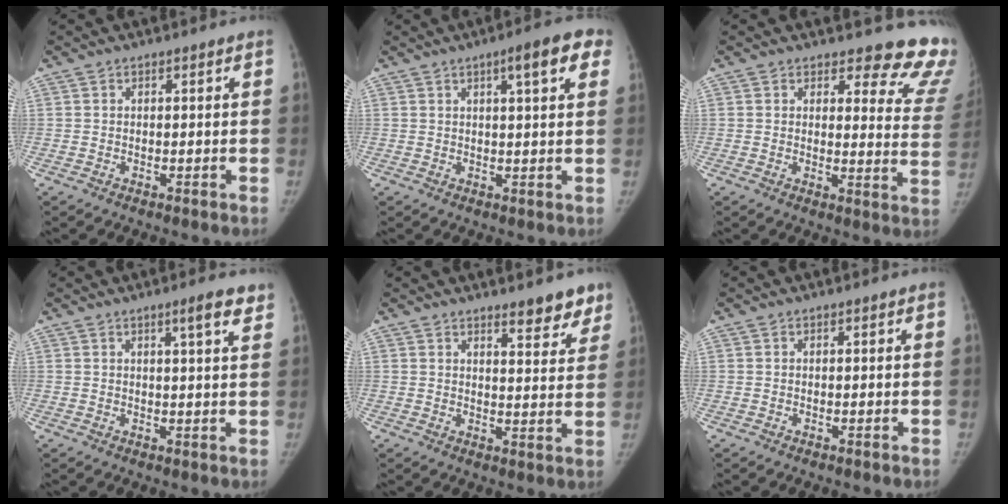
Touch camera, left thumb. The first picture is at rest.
{"total": 7.2, "force": [3.4, 1.6, 6.2], "torque": [-0.070, 0.000, 0.040]}
{"total": 14.5, "force": [13.6, 4.1, 2.9], "torque": [0.024, -0.139, 0.116]}
{"total": 4.7, "force": [3.0, 0.5, 3.6], "torque": [-0.041, -0.015, 0.039]}
{"total": 6.6, "force": [5.2, 2.1, 3.4], "torque": [-0.012, -0.035, 0.064]}
{"total": 0.0}